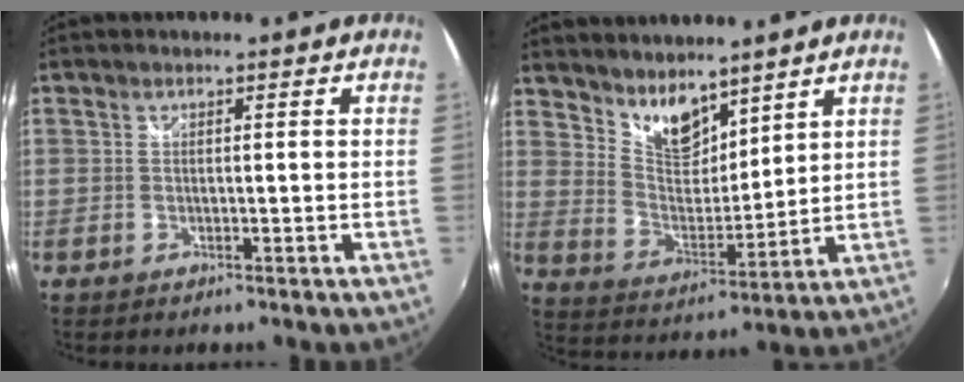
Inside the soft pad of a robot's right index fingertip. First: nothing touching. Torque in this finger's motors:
{"motor_torque": [-0.14, 0.33, 0.02, 0.00]}